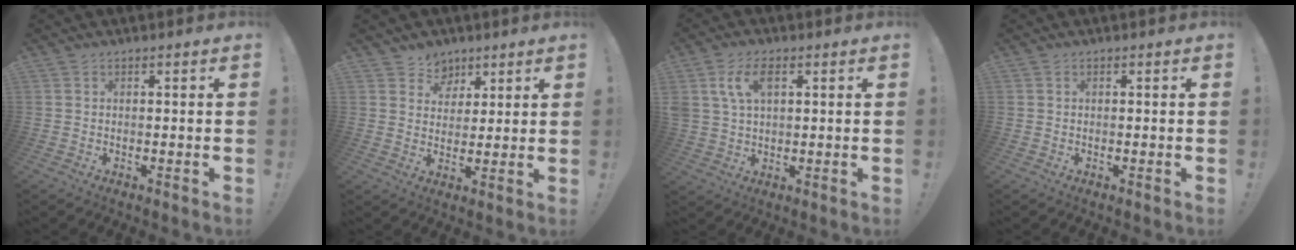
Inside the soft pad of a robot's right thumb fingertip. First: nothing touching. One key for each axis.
{"total": 6.1, "fx": 3.3, "fy": 5.1, "fz": 0.1, "tx": -0.001, "ty": -0.028, "tz": 0.068}
{"total": 8.0, "fx": 3.1, "fy": 4.6, "fz": 5.8, "tx": -0.117, "ty": 0.002, "tz": 0.056}
{"total": 0.0}